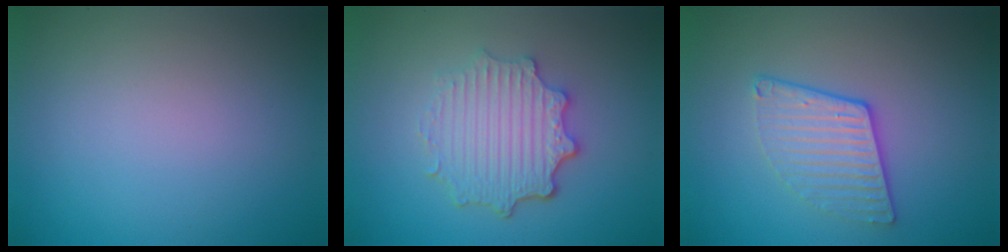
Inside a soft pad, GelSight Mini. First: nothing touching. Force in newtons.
{"total": 4.9, "press": 3.7, "slide": 3.2}
{"total": 3.2, "press": 2.8, "slide": 1.6}